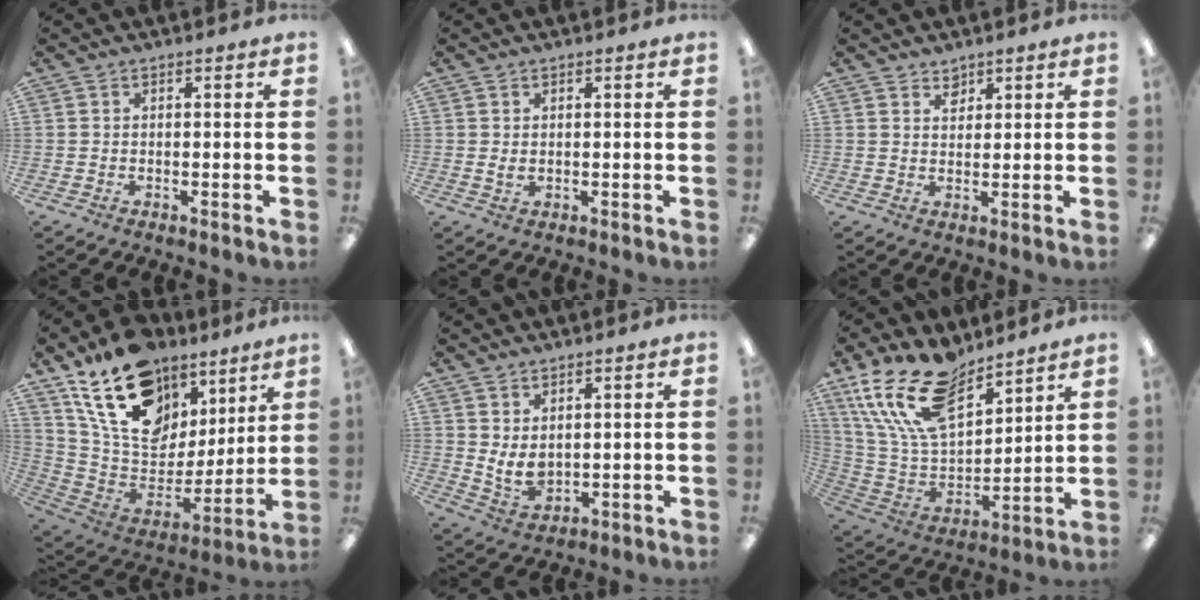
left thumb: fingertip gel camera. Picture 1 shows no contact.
{"total": 1.4, "force": [0.3, 0.8, 1.1], "torque": [-0.015, -0.002, 0.004]}
{"total": 2.9, "force": [2.4, 1.6, 0.3], "torque": [0.005, -0.013, 0.044]}
{"total": 20.7, "force": [13.3, 12.3, 10.0], "torque": [-0.180, -0.078, 0.246]}
{"total": 5.5, "force": [2.3, 3.5, 3.6], "torque": [-0.067, -0.021, 0.042]}
{"total": 21.0, "force": [14.4, 10.1, 11.4], "torque": [-0.242, -0.081, 0.266]}